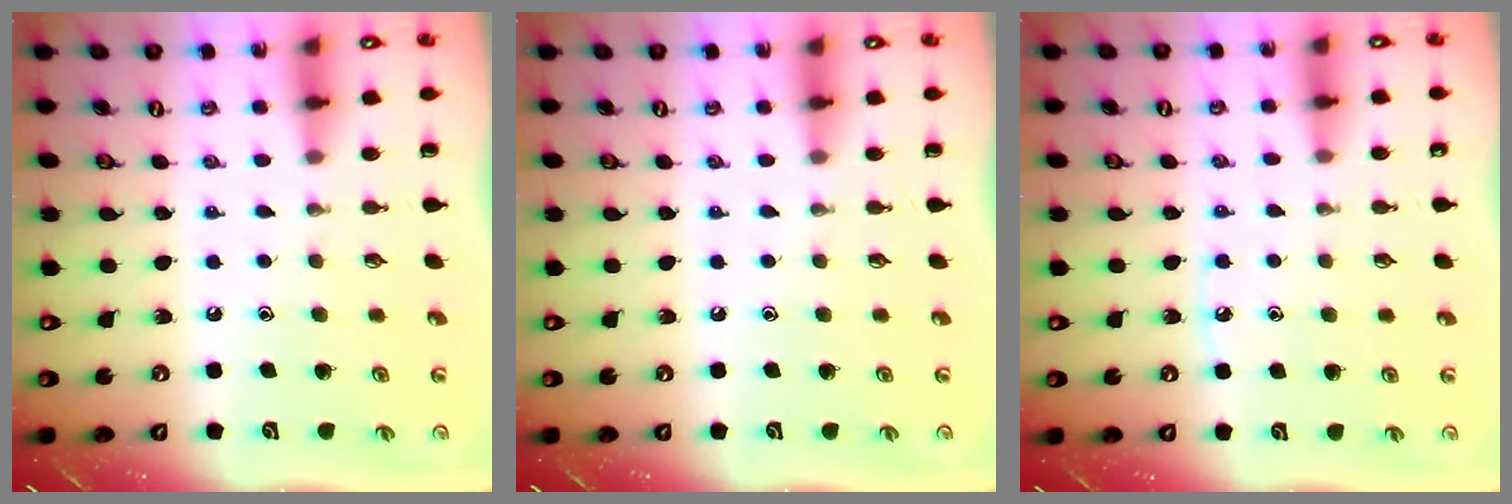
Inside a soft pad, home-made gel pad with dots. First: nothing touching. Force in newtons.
{"total": 0.0}
{"total": 4.0, "press": 4.0, "slide": 0.5}